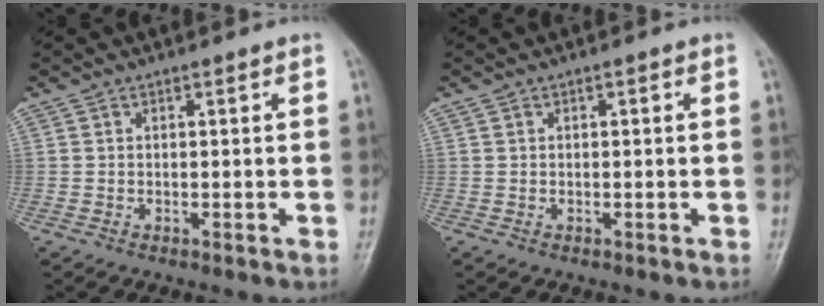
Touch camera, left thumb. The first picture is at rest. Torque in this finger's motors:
{"motor_torque": [0.00, 0.00, 0.00, 0.00, 0.00]}